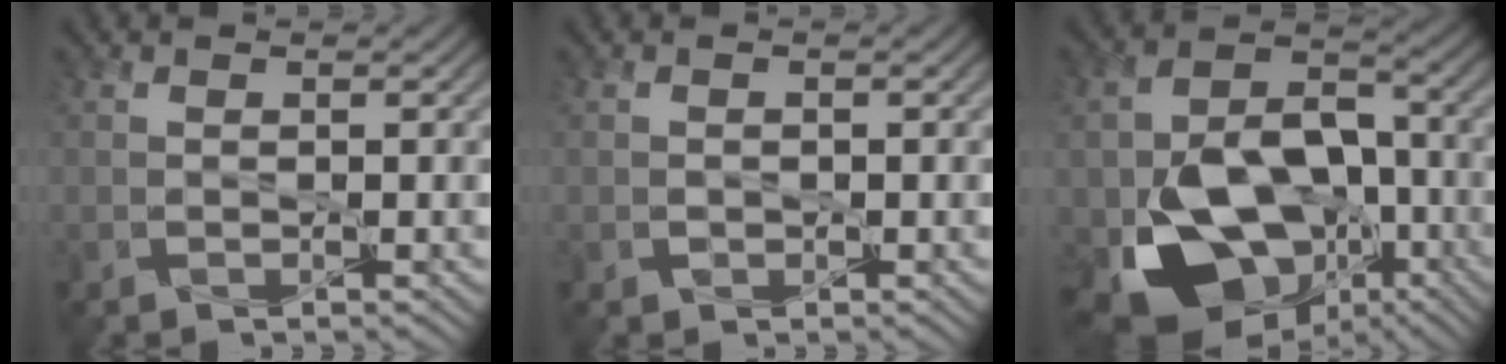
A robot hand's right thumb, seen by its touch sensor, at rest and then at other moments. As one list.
[{"total": 0.7, "force": [-0.2, 0.6, 0.4], "torque": [-0.005, -0.006, -0.004]}, {"total": 15.5, "force": [-6.2, 10.7, 9.4], "torque": [-0.159, -0.037, -0.101]}]